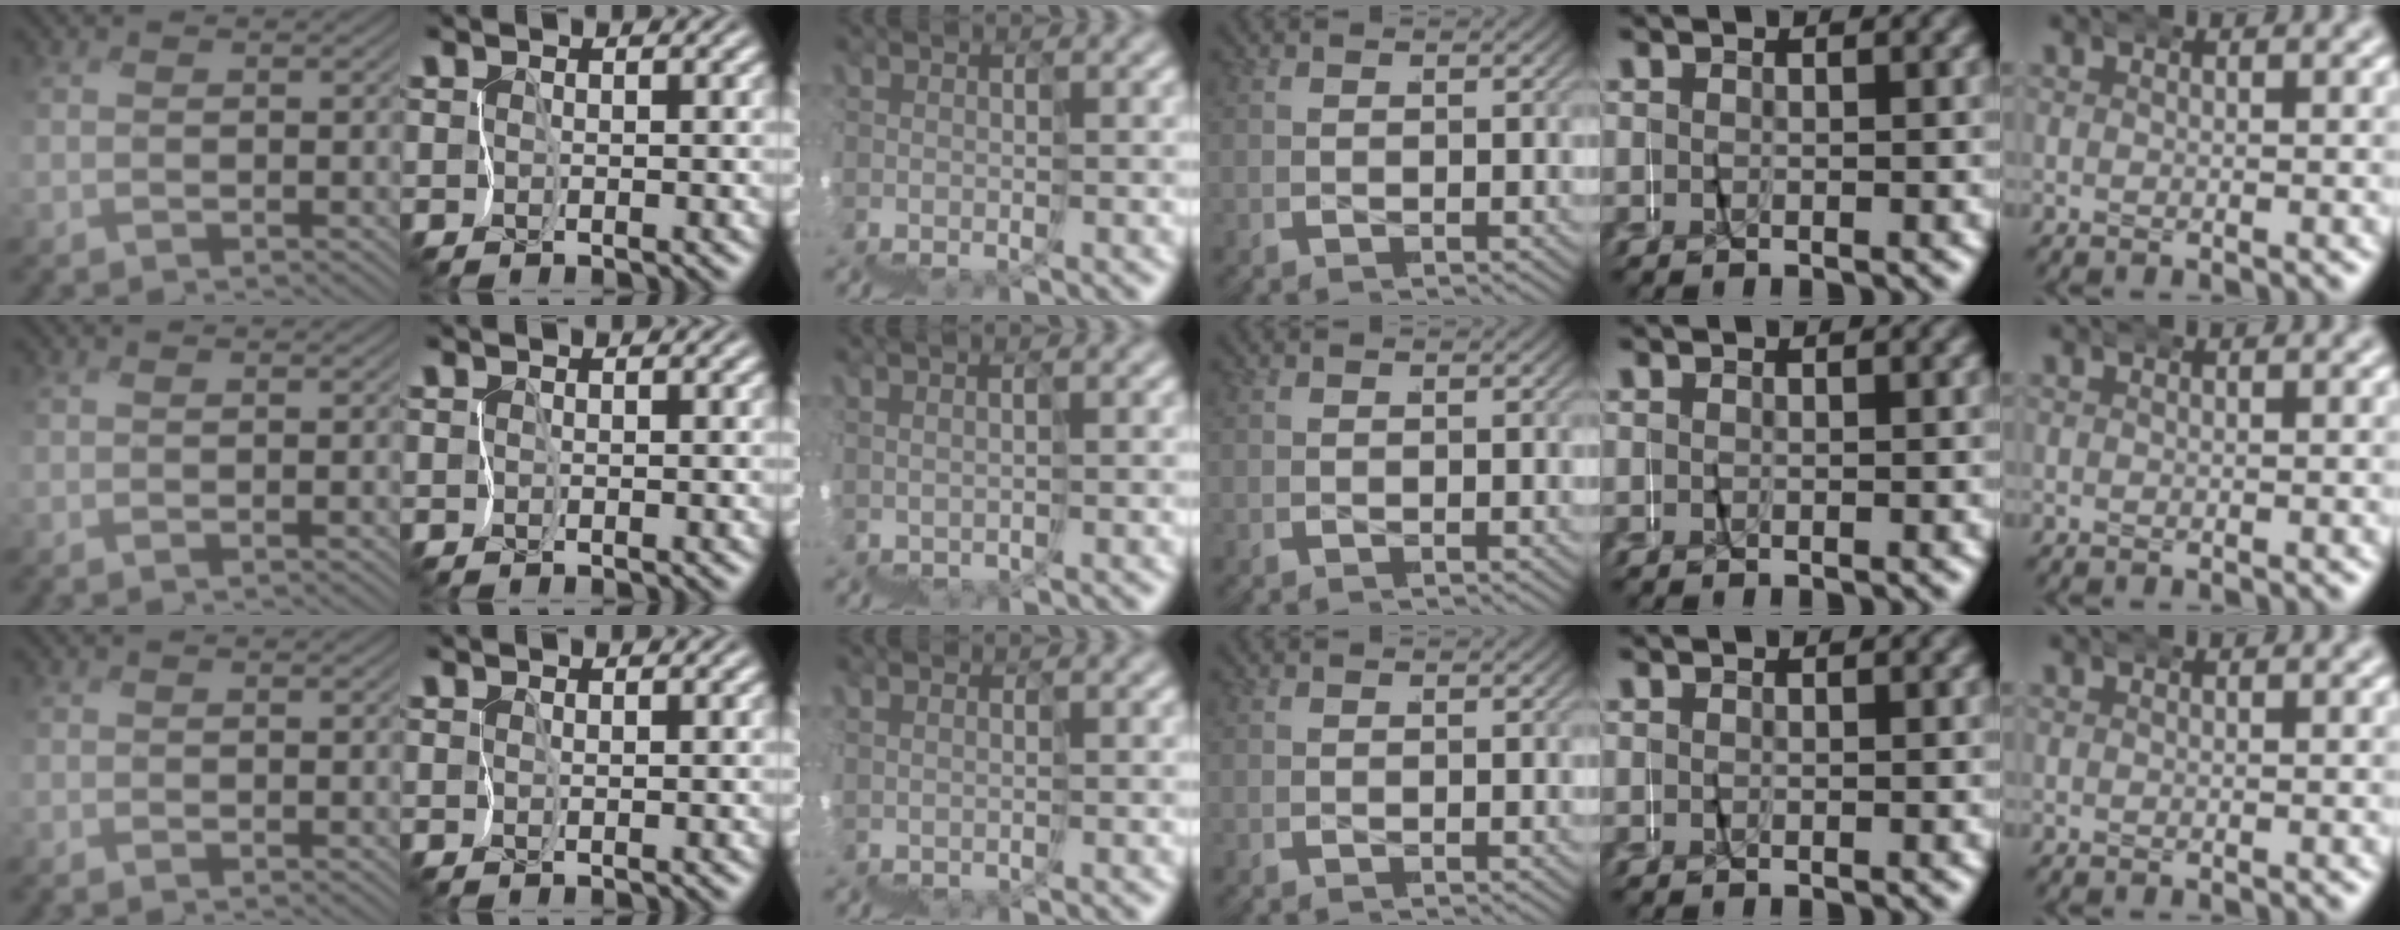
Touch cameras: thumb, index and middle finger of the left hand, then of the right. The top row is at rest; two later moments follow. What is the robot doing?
{"motion": "wrap", "object": "netting"}